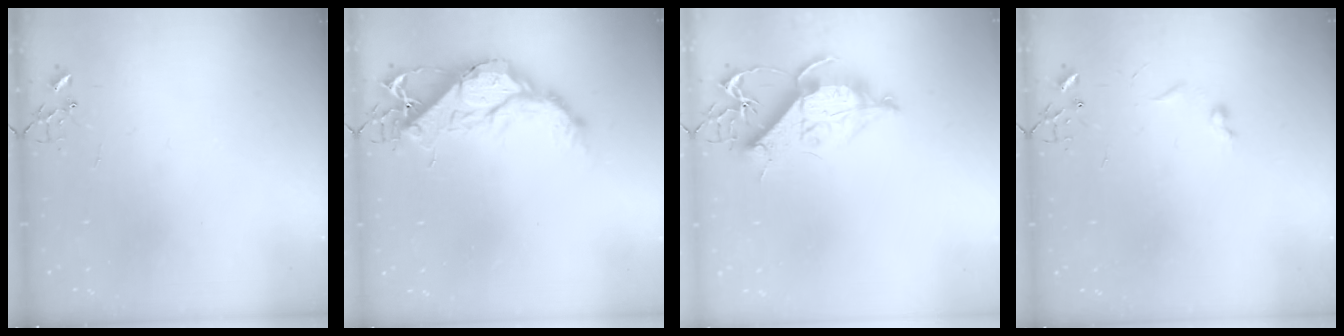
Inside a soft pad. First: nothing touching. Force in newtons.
{"total": 17.2, "press": 17.1, "slide": 1.3}
{"total": 11.6, "press": 11.5, "slide": 1.4}
{"total": 4.4, "press": 4.3, "slide": 0.6}